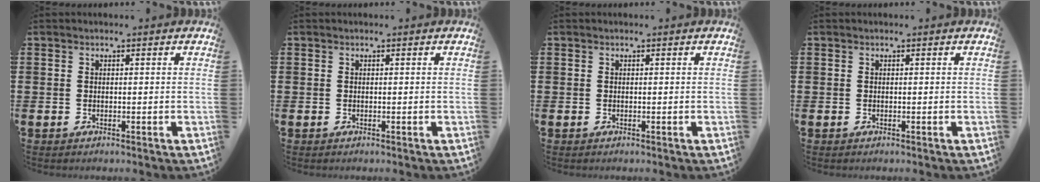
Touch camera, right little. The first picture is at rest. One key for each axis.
{"total": 0.0}
{"total": 0.0}
{"total": 0.0}